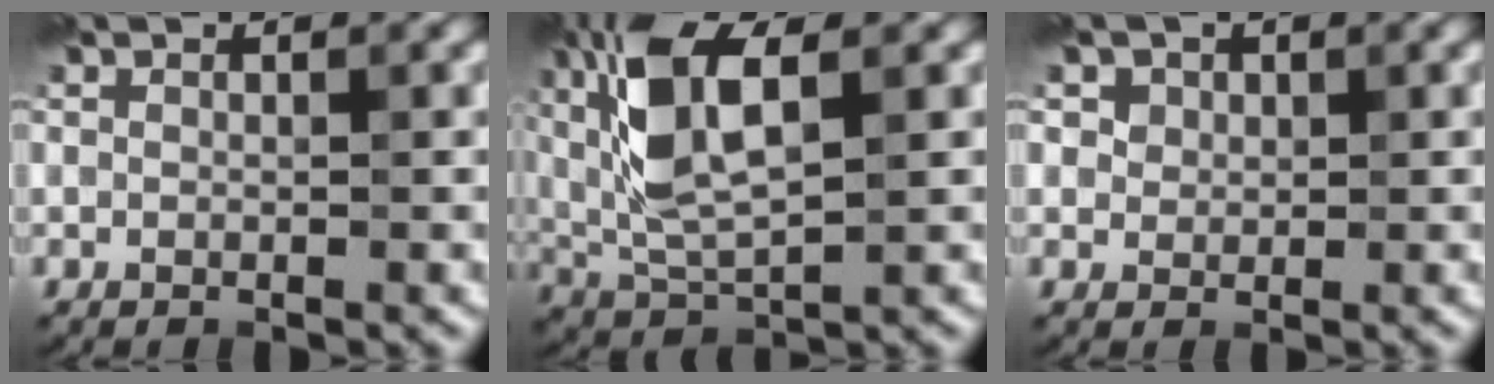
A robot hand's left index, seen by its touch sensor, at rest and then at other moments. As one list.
[{"total": 7.9, "force": [2.0, 2.8, 7.1], "torque": [-0.160, 0.007, 0.035]}, {"total": 2.1, "force": [1.1, 1.6, 0.6], "torque": [-0.009, 0.007, 0.018]}]